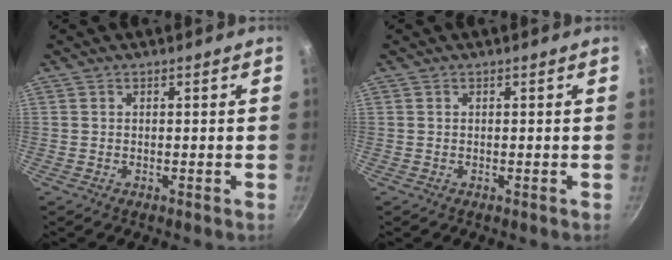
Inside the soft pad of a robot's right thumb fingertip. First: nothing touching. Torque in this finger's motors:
{"motor_torque": [-0.33, 0.07, -0.15, -0.02, 0.01]}